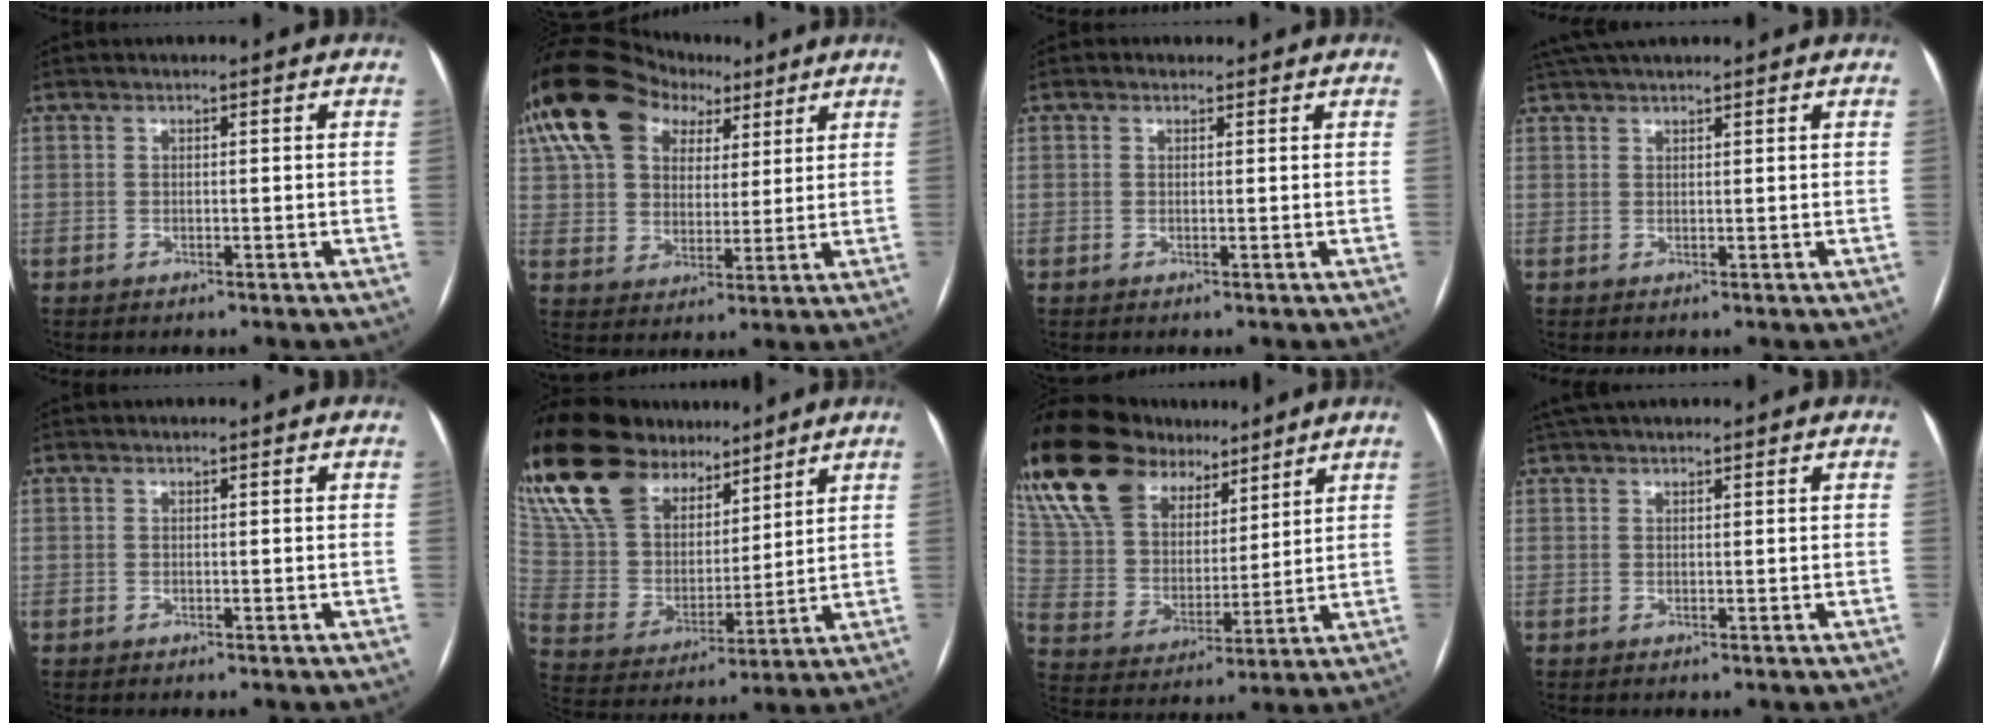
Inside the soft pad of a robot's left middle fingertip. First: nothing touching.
{"total": 16.8, "force": [9.1, 11.3, 8.5], "torque": [-0.178, 0.065, 0.161]}
{"total": 0.7, "force": [0.5, 0.5, -0.1], "torque": [0.002, 0.003, 0.002]}
{"total": 6.1, "force": [5.4, 0.8, 2.8], "torque": [-0.047, 0.039, 0.092]}
{"total": 0.0}
{"total": 19.8, "force": [14.7, 9.7, 9.0], "torque": [-0.195, 0.038, 0.272]}
{"total": 17.9, "force": [13.0, 9.6, 7.7], "torque": [-0.157, 0.046, 0.240]}
{"total": 4.7, "force": [4.1, 0.8, 2.2], "torque": [-0.035, 0.038, 0.072]}